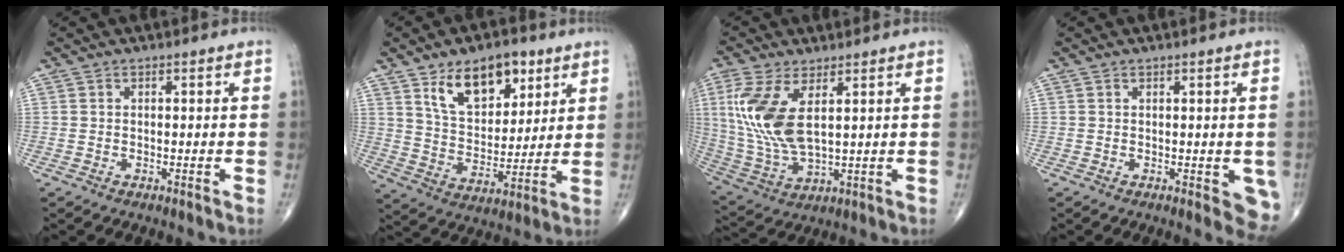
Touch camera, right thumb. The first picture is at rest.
{"total": 14.8, "force": [7.9, 8.3, 9.3], "torque": [-0.113, -0.042, 0.142]}
{"total": 13.1, "force": [3.6, 5.7, 11.3], "torque": [-0.261, -0.018, 0.084]}
{"total": 5.0, "force": [-0.6, 2.1, 4.5], "torque": [-0.028, -0.006, -0.006]}